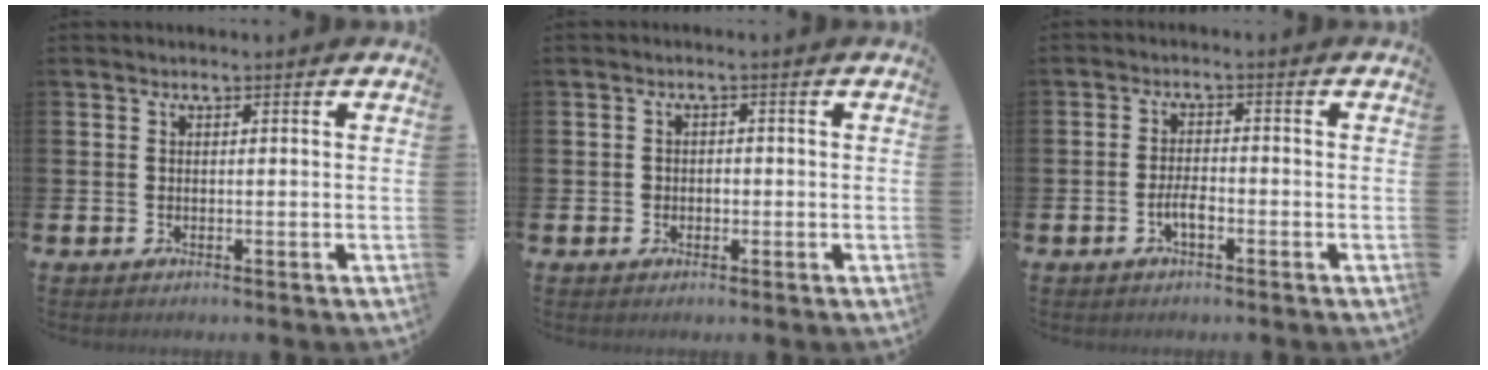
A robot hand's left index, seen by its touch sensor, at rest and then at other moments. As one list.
[{"total": 1.2, "force": [-0.2, 1.0, 0.5], "torque": [-0.002, 0.003, -0.009]}, {"total": 2.4, "force": [-1.0, 0.9, 2.0], "torque": [-0.037, 0.004, -0.020]}]